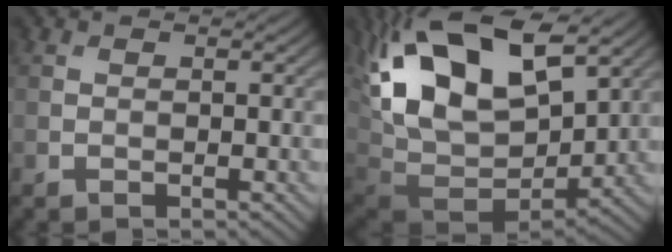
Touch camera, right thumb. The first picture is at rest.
{"total": 20.7, "force": [6.7, 12.1, 15.5], "torque": [-0.315, 0.021, 0.148]}